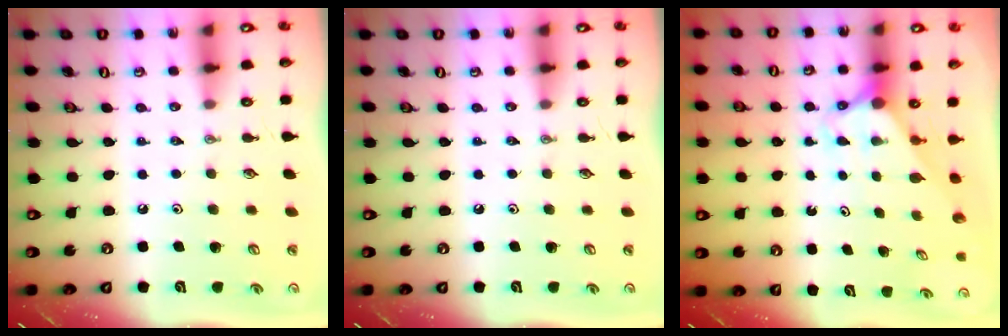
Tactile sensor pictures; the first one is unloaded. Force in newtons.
{"total": 0.0}
{"total": 2.9, "press": 2.9, "slide": 0.0}